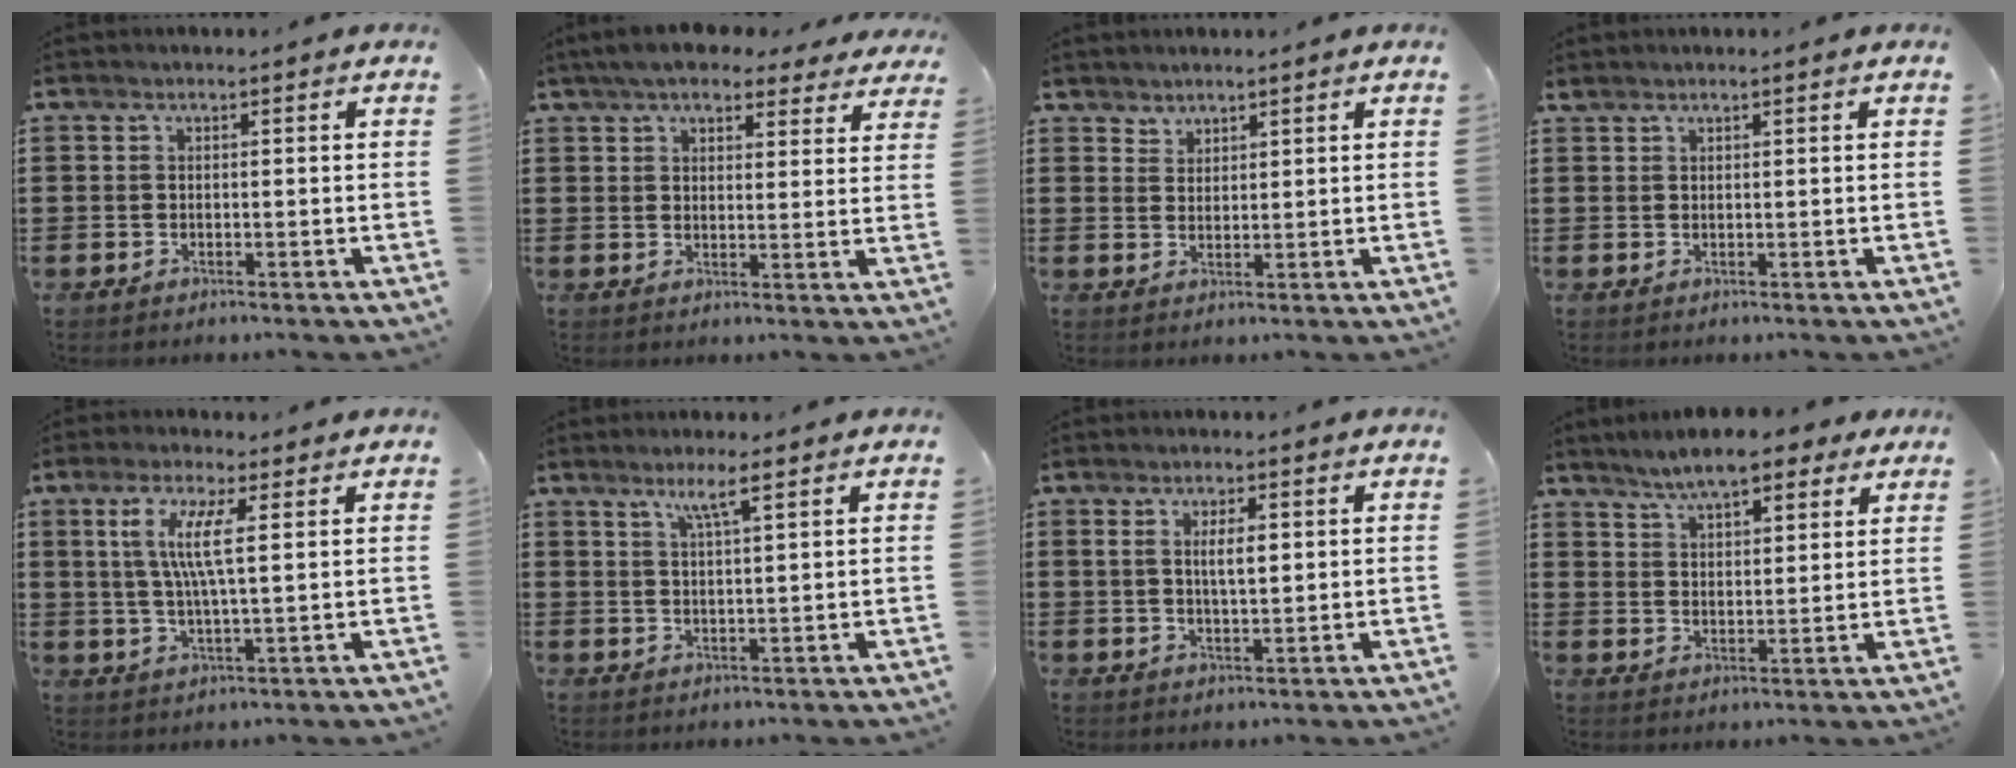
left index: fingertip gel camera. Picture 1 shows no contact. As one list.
[{"total": 6.0, "force": [5.3, 1.5, 2.4], "torque": [-0.057, -0.007, 0.097]}, {"total": 2.1, "force": [2.0, 0.7, -0.3], "torque": [0.000, 0.000, 0.041]}, {"total": 0.9, "force": [0.9, 0.1, 0.2], "torque": [-0.006, 0.000, 0.018]}, {"total": 6.6, "force": [2.3, 1.3, 6.0], "torque": [-0.126, 0.001, 0.038]}, {"total": 4.1, "force": [2.6, 0.1, 3.2], "torque": [-0.069, 0.002, 0.044]}, {"total": 3.7, "force": [0.9, 1.3, 3.3], "torque": [-0.060, 0.004, 0.012]}, {"total": 7.0, "force": [6.1, 1.9, 3.0], "torque": [-0.068, -0.005, 0.110]}]